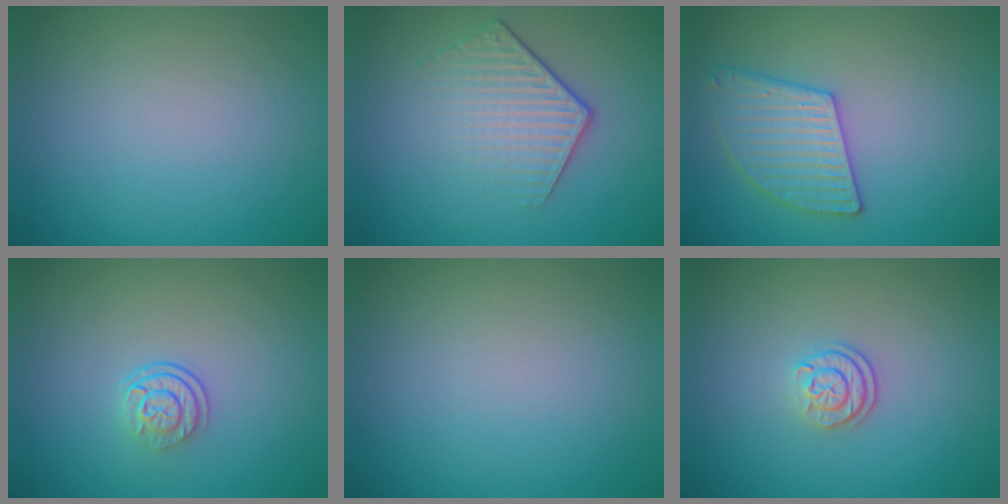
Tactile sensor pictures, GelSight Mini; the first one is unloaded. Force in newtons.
{"total": 4.2, "press": 2.9, "slide": 3.1}
{"total": 3.5, "press": 3.4, "slide": 0.8}
{"total": 2.6, "press": 1.8, "slide": 1.9}
{"total": 0.0}
{"total": 2.1, "press": 1.7, "slide": 1.3}